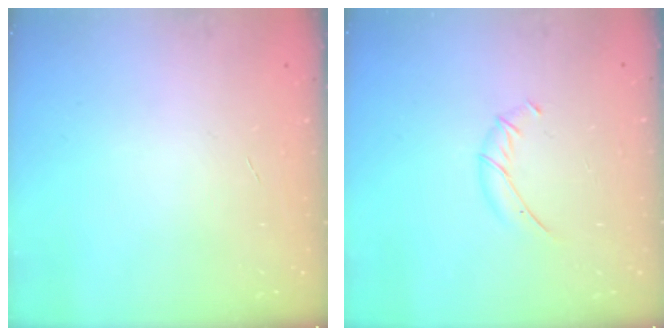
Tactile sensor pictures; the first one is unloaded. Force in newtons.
{"total": 5.1, "press": 5.0, "slide": 0.8}